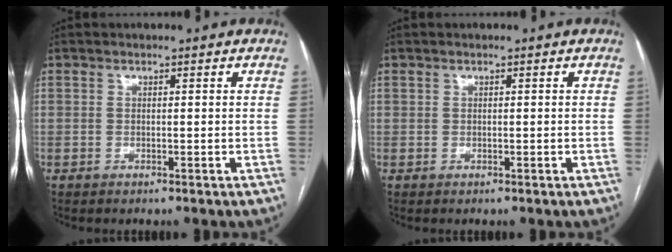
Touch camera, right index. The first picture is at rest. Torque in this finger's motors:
{"motor_torque": [-0.38, 0.26, -0.06, 0.01]}